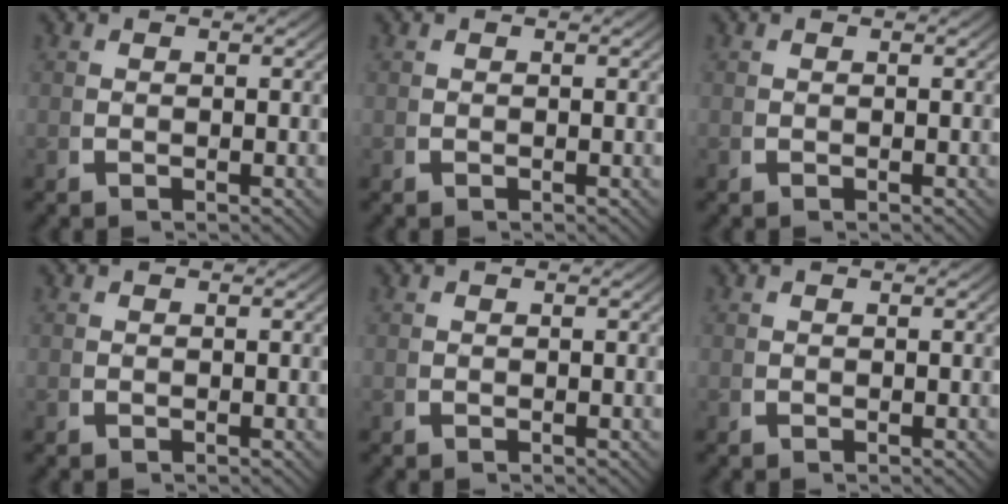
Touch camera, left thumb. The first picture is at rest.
{"total": 0.0}
{"total": 0.0}
{"total": 0.0}
{"total": 0.0}
{"total": 0.0}